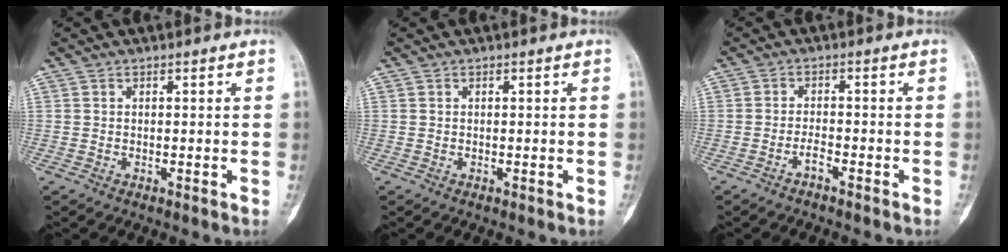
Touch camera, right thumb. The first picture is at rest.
{"total": 0.0}
{"total": 2.0, "force": [-1.6, 0.4, 1.2], "torque": [-0.029, 0.010, -0.030]}